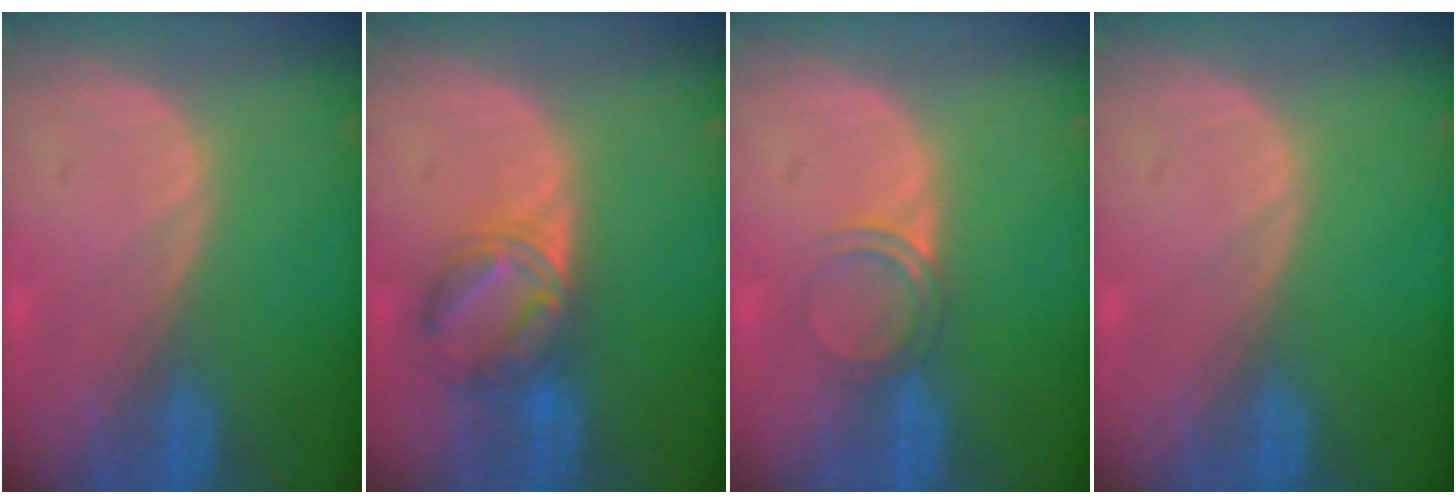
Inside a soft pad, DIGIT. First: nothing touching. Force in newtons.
{"total": 6.0, "press": 5.8, "slide": 1.4}
{"total": 2.9, "press": 2.6, "slide": 1.1}
{"total": 0.0}